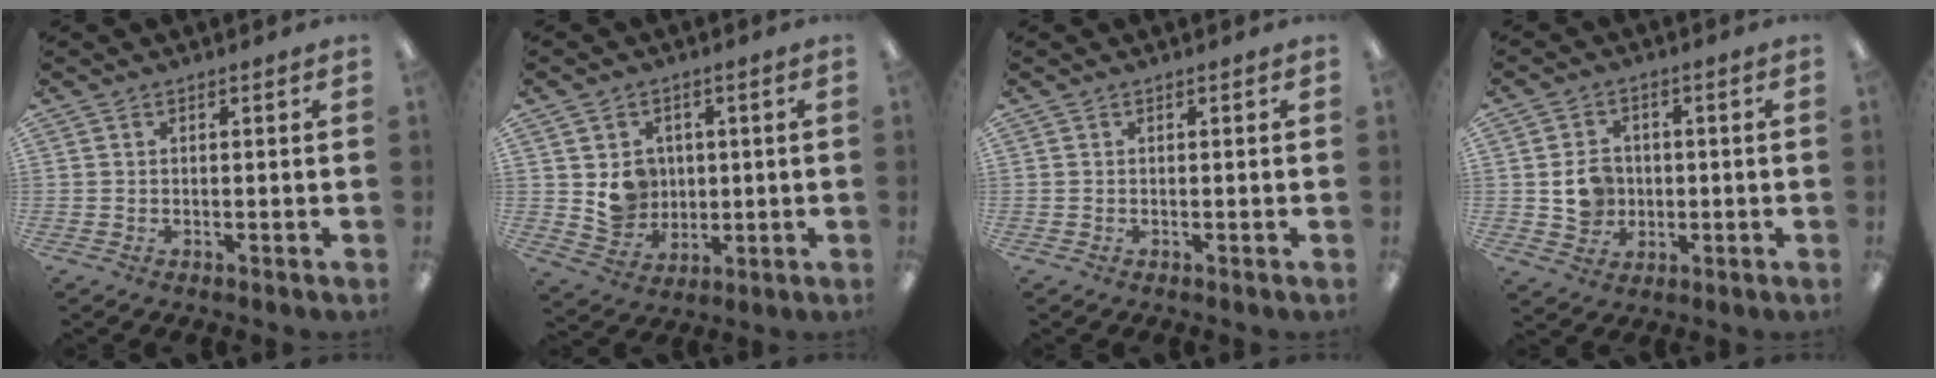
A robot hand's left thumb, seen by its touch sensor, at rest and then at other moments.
{"total": 7.5, "force": [2.0, 7.0, 1.8], "torque": [-0.019, -0.010, 0.044]}
{"total": 0.0}
{"total": 7.1, "force": [0.0, 6.5, 3.0], "torque": [-0.041, 0.012, 0.005]}